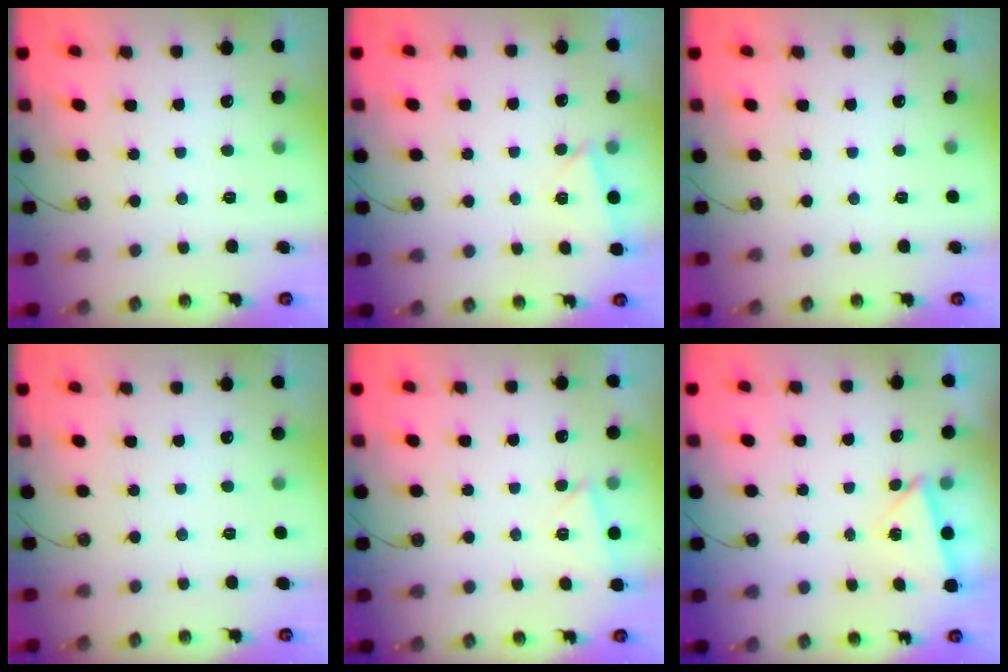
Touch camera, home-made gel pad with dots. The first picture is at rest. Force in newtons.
{"total": 3.1, "press": 1.9, "slide": 2.4}
{"total": 0.0}
{"total": 0.0}
{"total": 2.6, "press": 1.5, "slide": 2.1}
{"total": 2.5, "press": 1.9, "slide": 1.6}